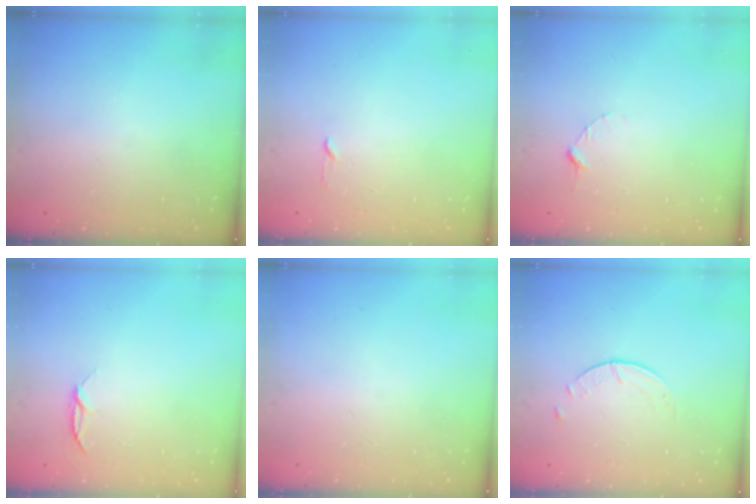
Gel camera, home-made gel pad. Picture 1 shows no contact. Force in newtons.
{"total": 2.3, "press": 2.2, "slide": 0.3}
{"total": 2.9, "press": 2.9, "slide": 0.3}
{"total": 4.4, "press": 4.4, "slide": 0.4}
{"total": 0.0}
{"total": 0.9, "press": 0.9, "slide": 0.1}